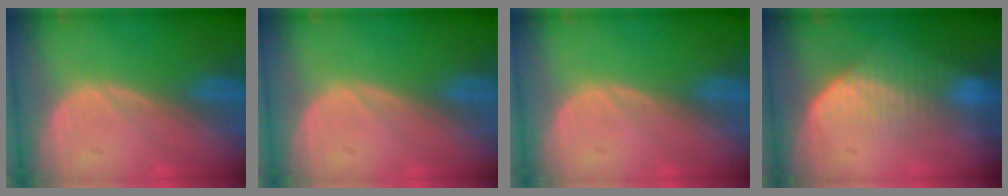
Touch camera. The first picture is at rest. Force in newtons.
{"total": 0.0}
{"total": 0.0}
{"total": 7.2, "press": 6.1, "slide": 3.8}